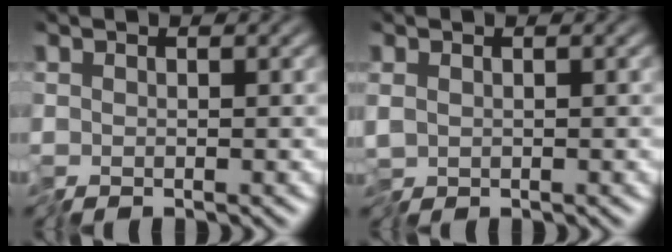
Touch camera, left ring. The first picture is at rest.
{"total": 0.8, "force": [-0.1, 0.6, 0.6], "torque": [-0.015, -0.002, -0.002]}